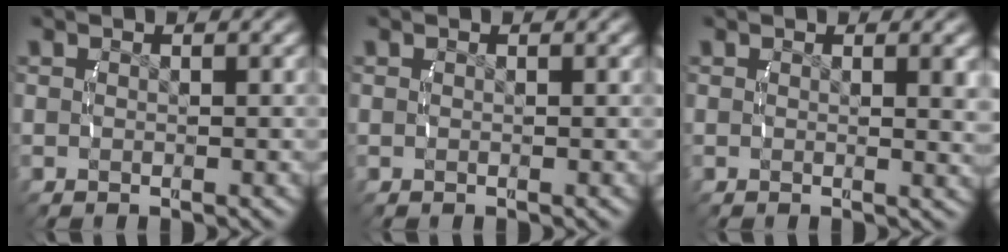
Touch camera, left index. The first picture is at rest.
{"total": 0.0}
{"total": 1.4, "force": [0.5, 0.0, 1.3], "torque": [-0.017, -0.007, 0.009]}